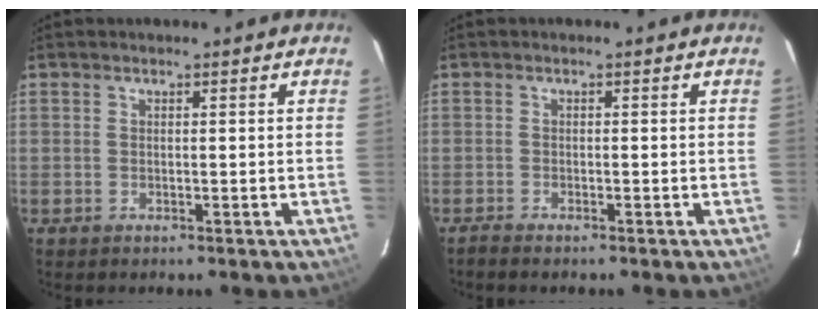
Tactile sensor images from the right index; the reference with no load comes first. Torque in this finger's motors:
{"motor_torque": [0.08, 0.02, 0.05, 0.01]}